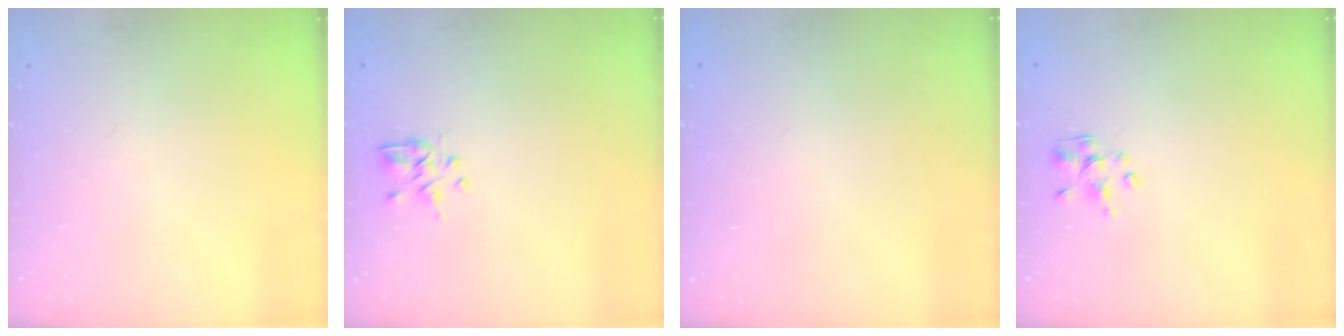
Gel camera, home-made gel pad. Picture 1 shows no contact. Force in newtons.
{"total": 2.9, "press": 2.7, "slide": 1.0}
{"total": 1.8, "press": 1.8, "slide": 0.2}
{"total": 1.9, "press": 1.8, "slide": 0.6}